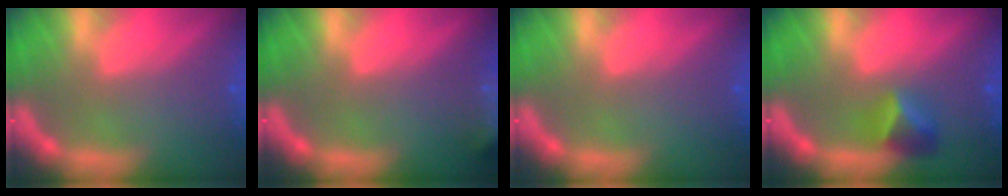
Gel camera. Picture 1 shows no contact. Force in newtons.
{"total": 8.5}
{"total": 0.0}
{"total": 2.9}